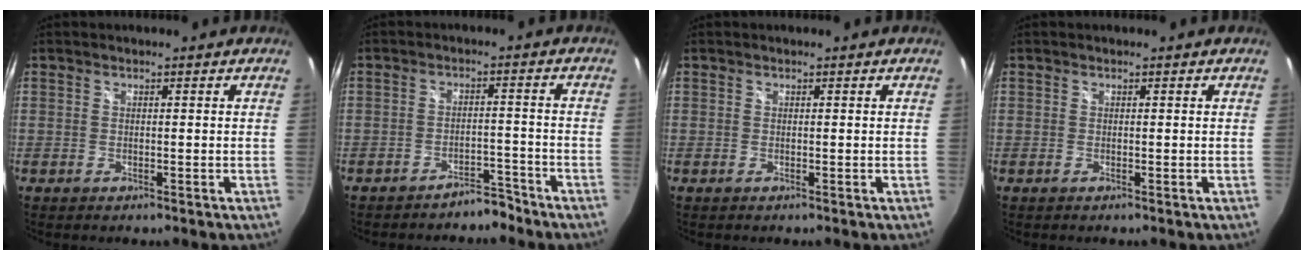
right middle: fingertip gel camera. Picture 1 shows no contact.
{"total": 4.3, "force": [-3.9, 1.5, 0.9], "torque": [-0.020, 0.014, -0.052]}
{"total": 0.0}
{"total": 0.0}